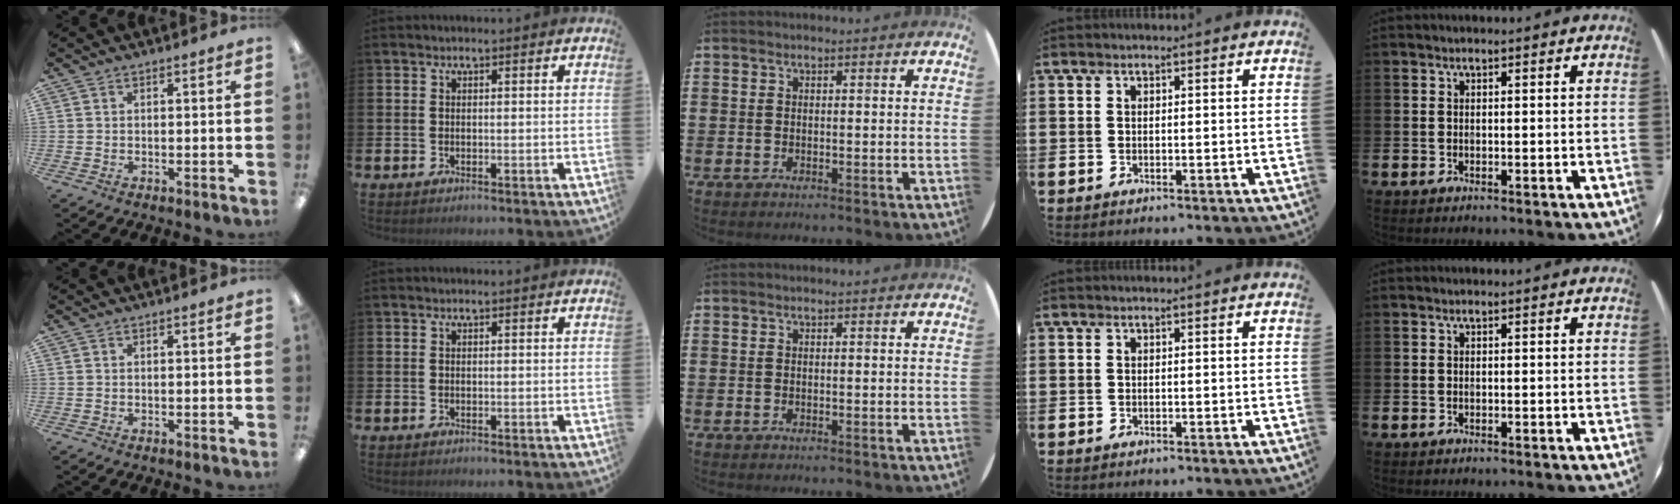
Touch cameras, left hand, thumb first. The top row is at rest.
{}